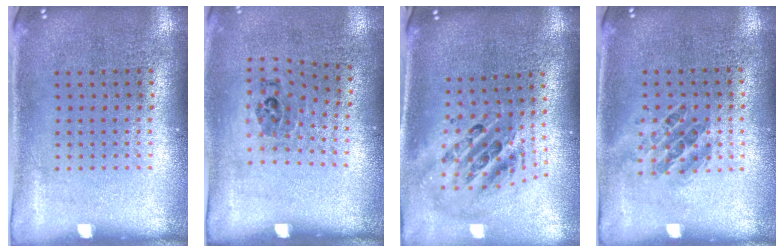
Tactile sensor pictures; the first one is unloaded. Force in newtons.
{"total": 1.2, "press": 0.8, "slide": 0.9}
{"total": 2.5, "press": 1.8, "slide": 1.8}
{"total": 1.0, "press": 0.9, "slide": 0.3}